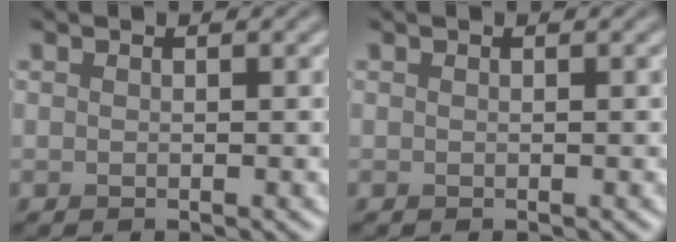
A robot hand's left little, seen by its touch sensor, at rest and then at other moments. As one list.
[{"total": 0.0}]